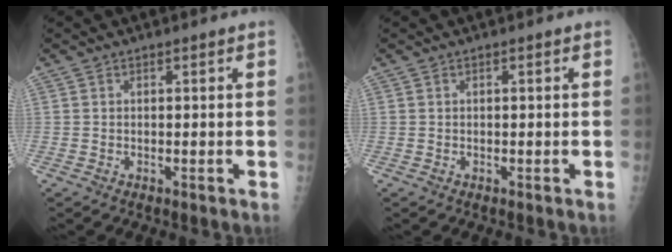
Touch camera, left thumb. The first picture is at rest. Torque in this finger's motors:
{"motor_torque": [-0.05, 0.05, -0.02, 0.02, 0.00]}